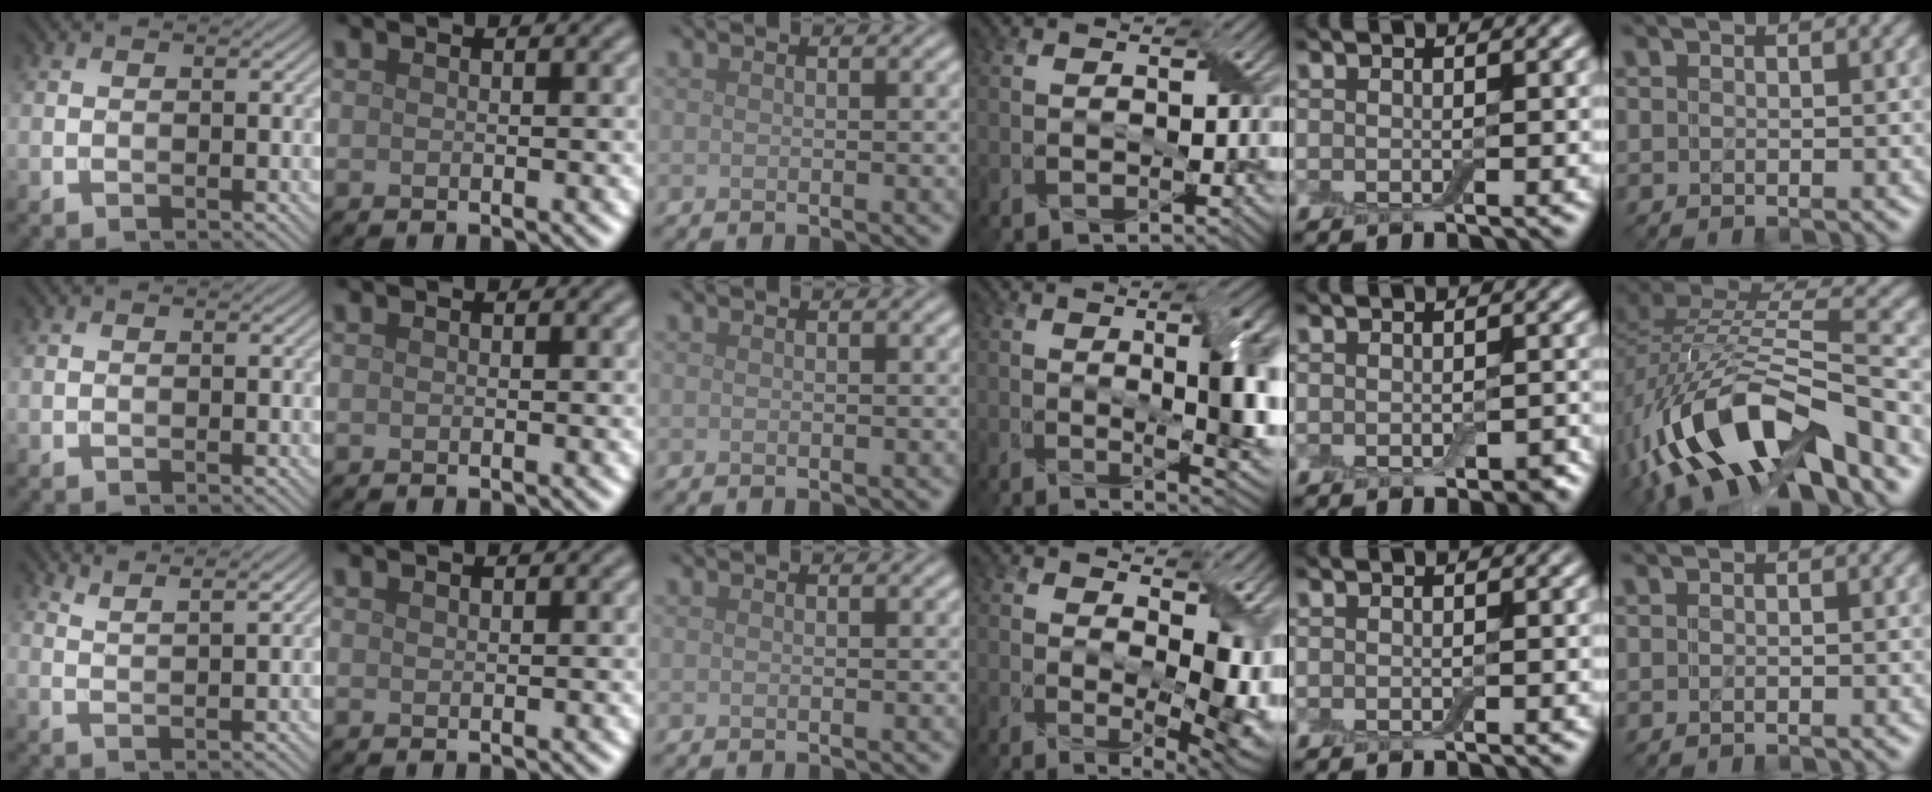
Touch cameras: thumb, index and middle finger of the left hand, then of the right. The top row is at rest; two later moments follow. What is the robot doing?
{"motion": "peel", "object": "aluminum foil"}